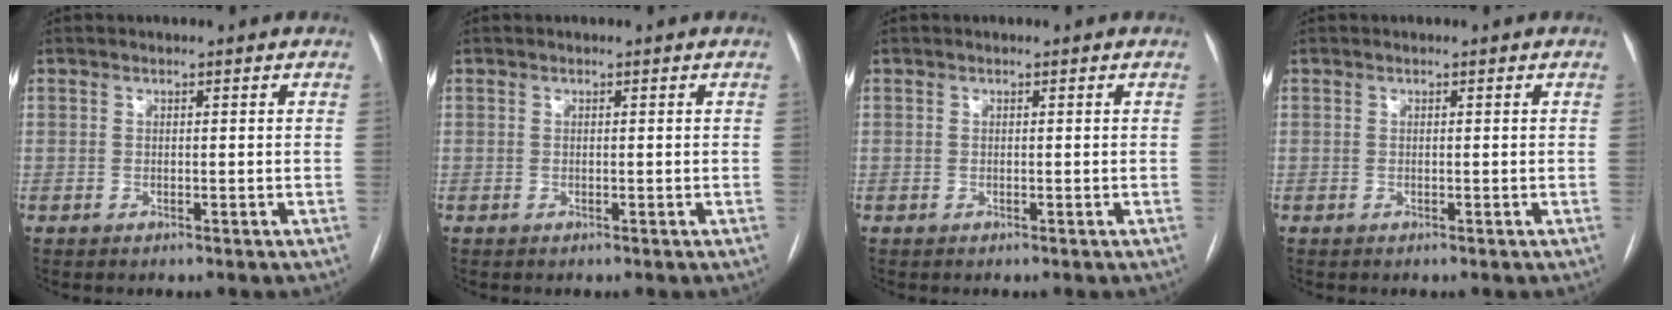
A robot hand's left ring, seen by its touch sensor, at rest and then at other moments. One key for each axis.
{"total": 0.0}
{"total": 0.0}
{"total": 0.0}